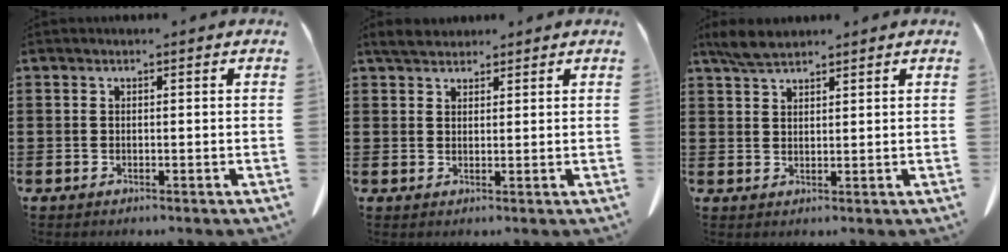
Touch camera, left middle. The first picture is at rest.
{"total": 2.8, "force": [2.5, 0.8, 0.8], "torque": [-0.022, 0.002, 0.051]}
{"total": 3.6, "force": [3.0, 0.9, 1.8], "torque": [-0.044, -0.001, 0.057]}